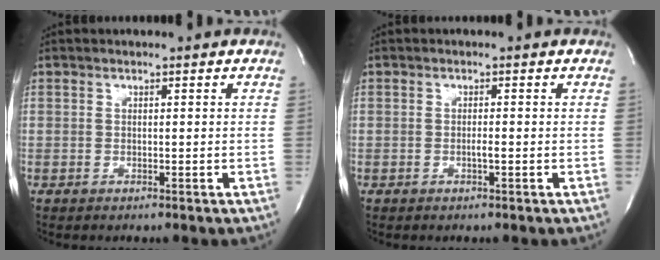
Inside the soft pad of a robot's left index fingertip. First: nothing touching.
{"total": 0.9, "force": [-0.3, 0.0, 0.8], "torque": [-0.016, 0.000, -0.006]}